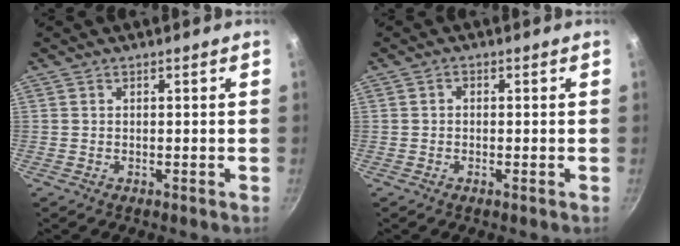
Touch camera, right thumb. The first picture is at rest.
{"total": 1.1, "force": [-0.2, 0.7, 0.8], "torque": [-0.018, 0.006, -0.010]}